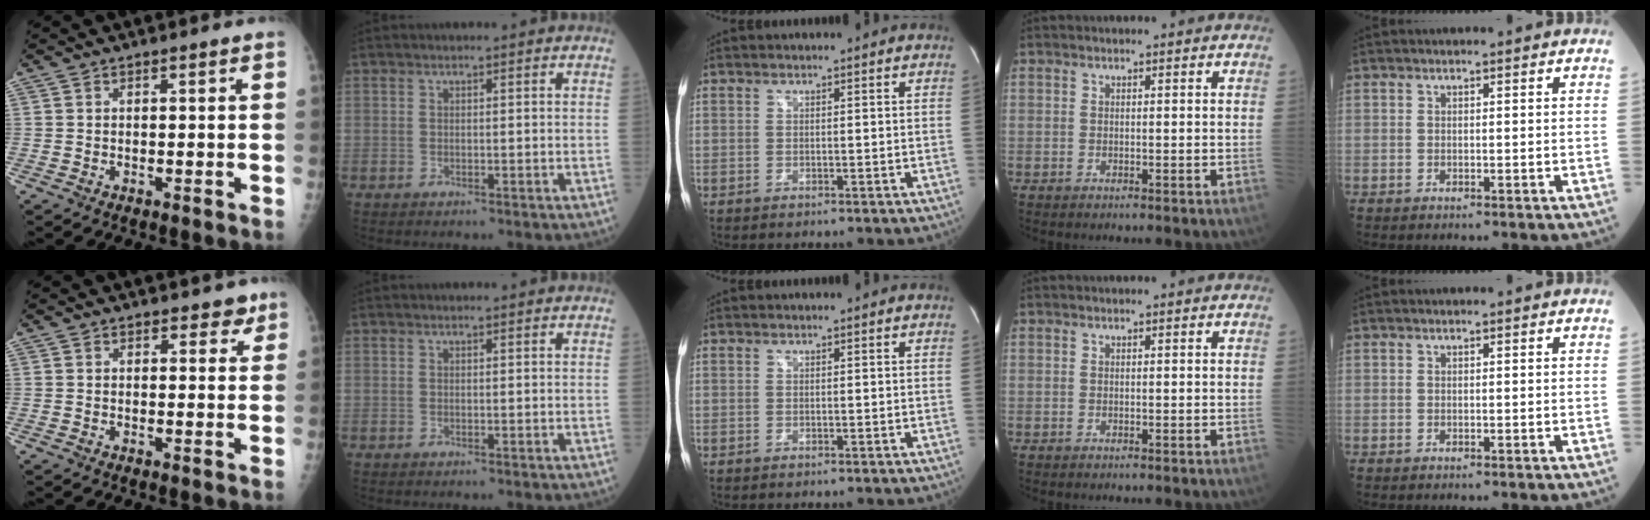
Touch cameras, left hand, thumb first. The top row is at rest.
{"thumb": {"total": 3.9, "force": [3.0, 2.3, 0.8], "torque": [0.019, -0.019, 0.032]}, "index": {"total": 0.9, "force": [0.9, 0.1, 0.1], "torque": [-0.009, 0.000, 0.008]}}